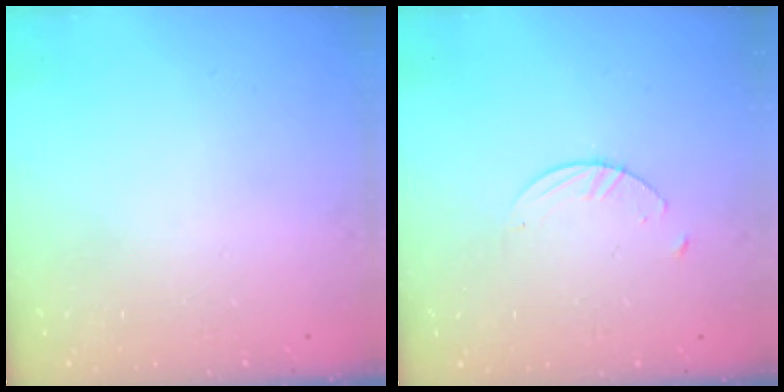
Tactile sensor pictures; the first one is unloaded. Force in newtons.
{"total": 2.7, "press": 2.6, "slide": 0.3}